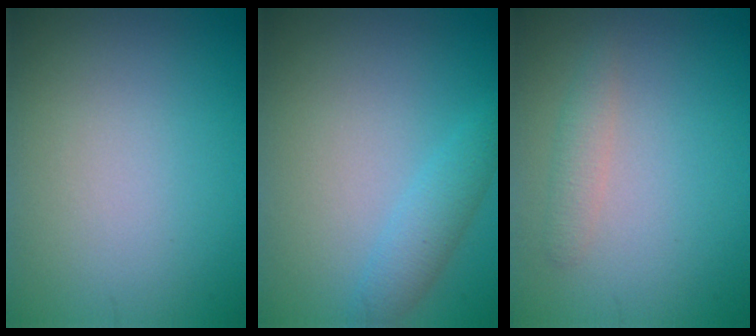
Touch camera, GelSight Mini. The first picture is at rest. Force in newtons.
{"total": 2.3, "press": 2.3, "slide": 0.1}
{"total": 1.4, "press": 1.4, "slide": 0.0}